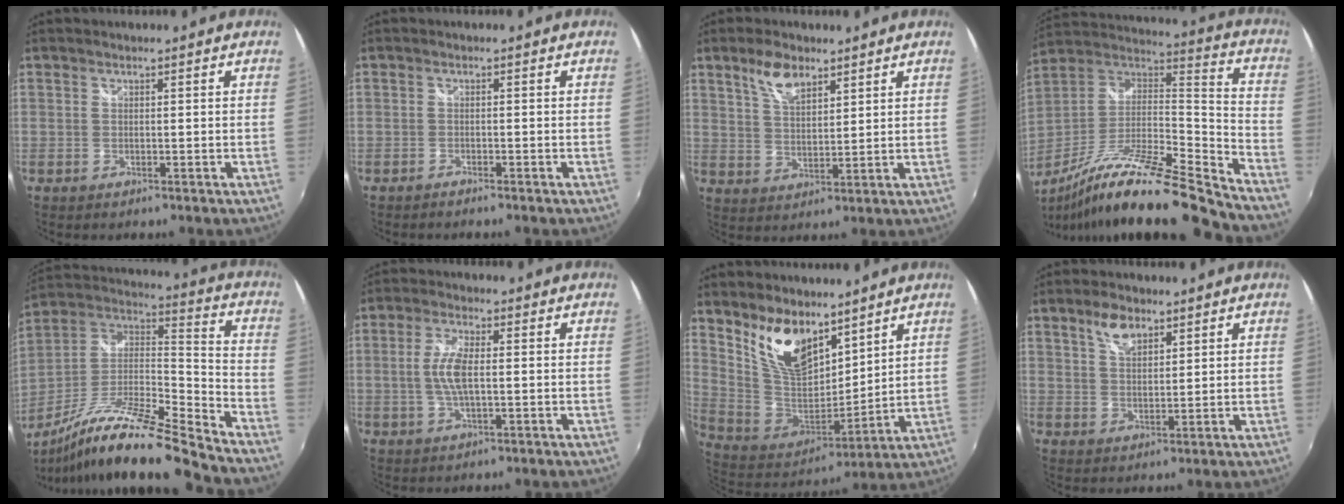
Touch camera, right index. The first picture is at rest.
{"total": 1.2, "force": [-1.1, 0.2, 0.4], "torque": [-0.016, -0.005, -0.023]}
{"total": 6.5, "force": [4.3, 2.9, 4.0], "torque": [-0.071, 0.007, 0.081]}
{"total": 23.7, "force": [-17.6, 2.0, 15.7], "torque": [-0.260, -0.033, -0.307]}
{"total": 21.2, "force": [-15.1, 2.1, 14.8], "torque": [-0.264, -0.027, -0.275]}
{"total": 5.9, "force": [-0.2, 2.1, 5.5], "torque": [-0.113, 0.002, -0.002]}
{"total": 15.6, "force": [9.8, 7.7, 9.3], "torque": [-0.183, 0.000, 0.201]}
{"total": 5.3, "force": [3.3, 2.6, 3.2], "torque": [-0.052, 0.008, 0.061]}